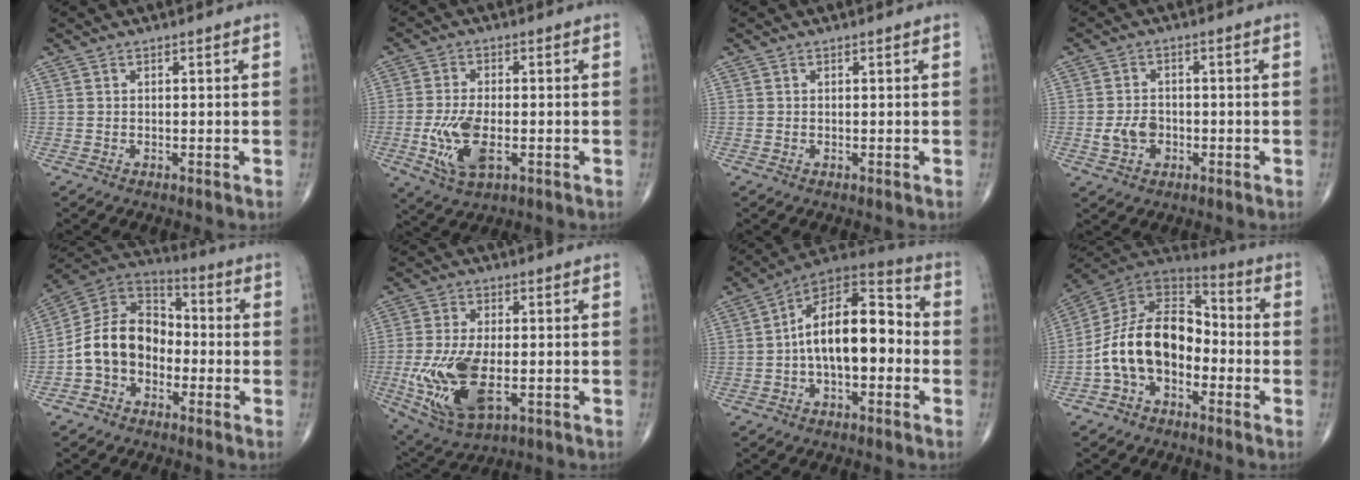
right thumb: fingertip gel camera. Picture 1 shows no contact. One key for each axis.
{"total": 9.5, "fx": -2.3, "fy": 4.6, "fz": 8.0, "tx": -0.166, "ty": -0.001, "tz": -0.038}
{"total": 0.0}
{"total": 5.0, "fx": -1.2, "fy": 3.7, "fz": 3.1, "tx": -0.047, "ty": 0.008, "tz": -0.020}
{"total": 13.3, "fx": -3.2, "fy": 10.0, "fz": 8.1, "tx": -0.123, "ty": 0.052, "tz": -0.072}
{"total": 15.1, "fx": -3.1, "fy": 7.4, "fz": 12.7, "tx": -0.267, "ty": -0.008, "tz": -0.042}
{"total": 17.0, "fx": -1.1, "fy": 8.7, "fz": 14.5, "tx": -0.215, "ty": 0.048, "tz": -0.033}
{"total": 16.1, "fx": -4.0, "fy": 10.5, "fz": 11.5, "tx": -0.187, "ty": 0.060, "tz": -0.084}